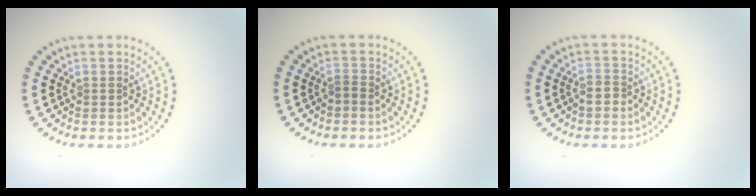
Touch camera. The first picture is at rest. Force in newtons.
{"total": 0.6, "press": 0.3, "slide": 0.5}
{"total": 1.5, "press": 1.3, "slide": 0.8}